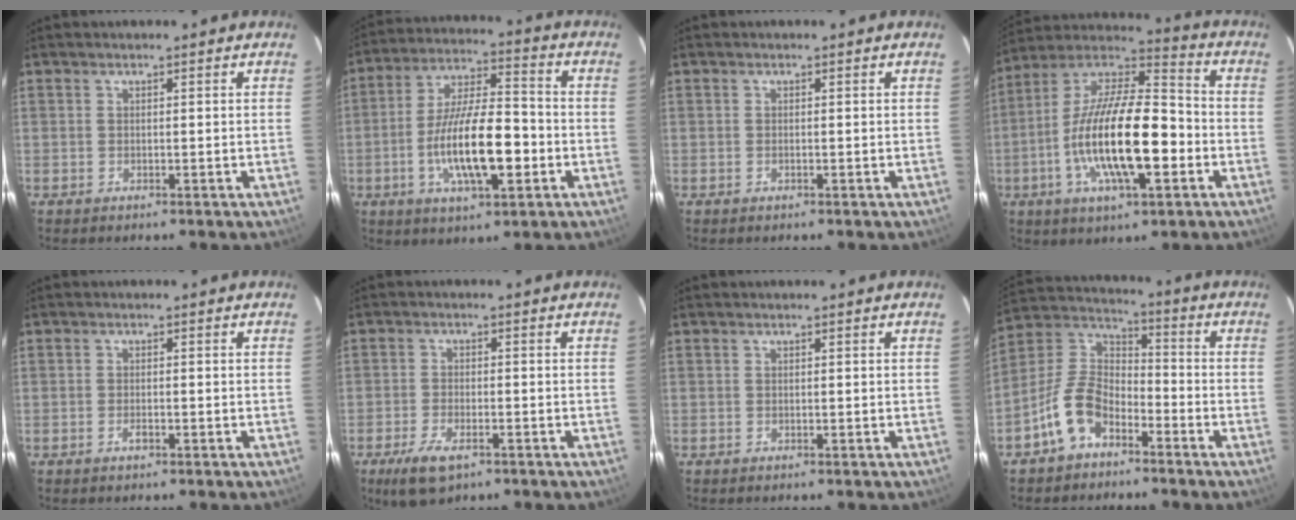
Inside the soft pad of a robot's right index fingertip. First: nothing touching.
{"total": 15.2, "force": [-4.1, 4.8, 13.8], "torque": [-0.260, -0.001, -0.071]}
{"total": 0.0}
{"total": 20.4, "force": [-5.1, 6.8, 18.5], "torque": [-0.349, -0.002, -0.099]}
{"total": 1.3, "force": [-0.7, 0.6, 1.0], "torque": [-0.020, 0.000, -0.012]}
{"total": 6.7, "force": [-4.0, 2.8, 4.5], "torque": [-0.114, -0.016, -0.073]}
{"total": 0.0}
{"total": 10.6, "force": [-6.3, 6.3, 5.8], "torque": [-0.129, 0.026, -0.122]}